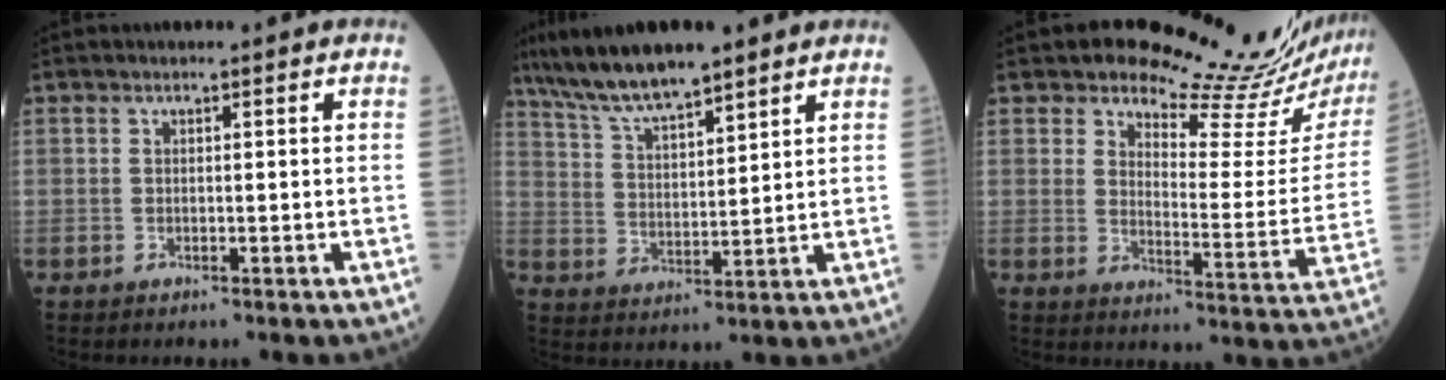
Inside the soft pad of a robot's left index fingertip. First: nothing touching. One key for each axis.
{"total": 10.4, "fx": 8.6, "fy": 1.6, "fz": 5.6, "tx": -0.114, "ty": 0.013, "tz": 0.162}
{"total": 16.0, "fx": 15.6, "fy": 1.7, "fz": 3.1, "tx": -0.032, "ty": -0.107, "tz": 0.173}